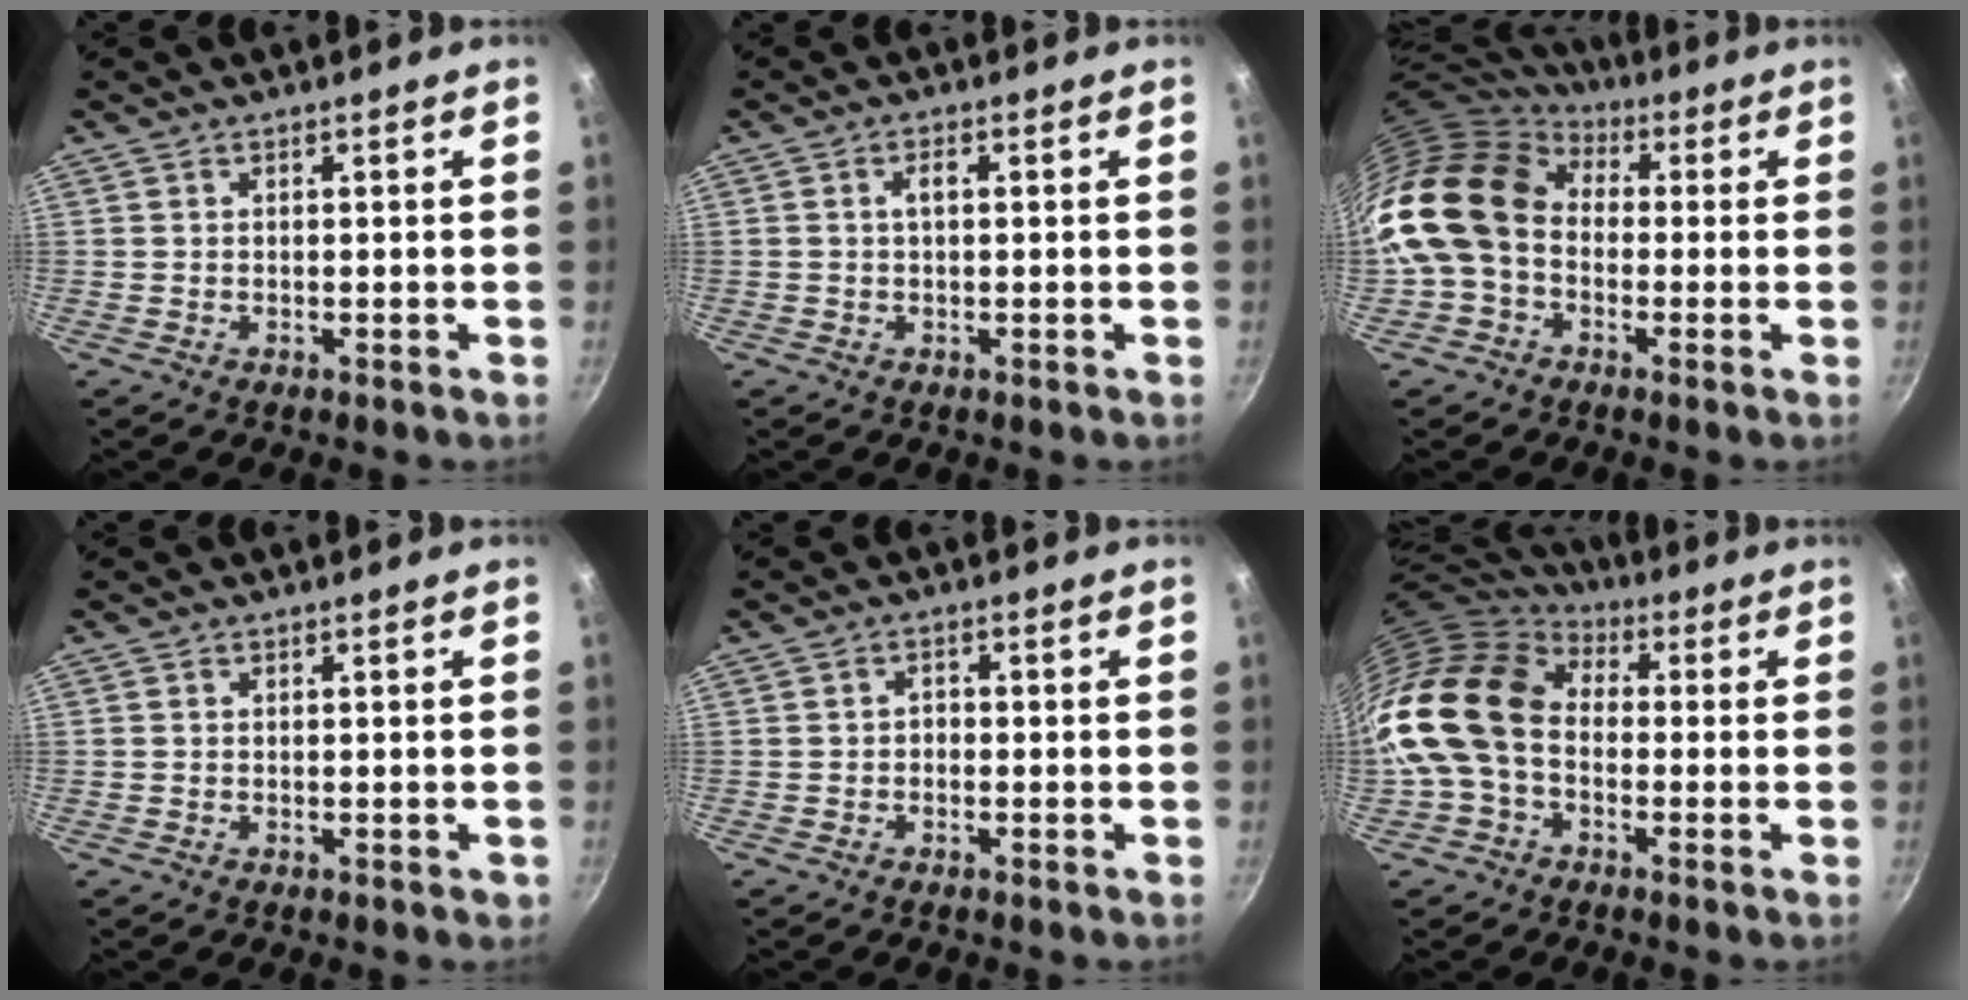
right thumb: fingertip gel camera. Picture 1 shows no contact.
{"total": 1.8, "force": [0.2, 0.8, 1.6], "torque": [-0.031, 0.007, 0.003]}
{"total": 16.2, "force": [0.4, 12.3, 10.5], "torque": [-0.186, 0.036, -0.011]}
{"total": 0.7, "force": [-0.1, 0.5, 0.4], "torque": [-0.002, 0.002, -0.001]}
{"total": 1.5, "force": [-0.5, 1.1, 0.8], "torque": [-0.010, 0.008, -0.011]}
{"total": 17.1, "force": [-0.2, 12.3, 12.0], "torque": [-0.215, 0.036, -0.020]}